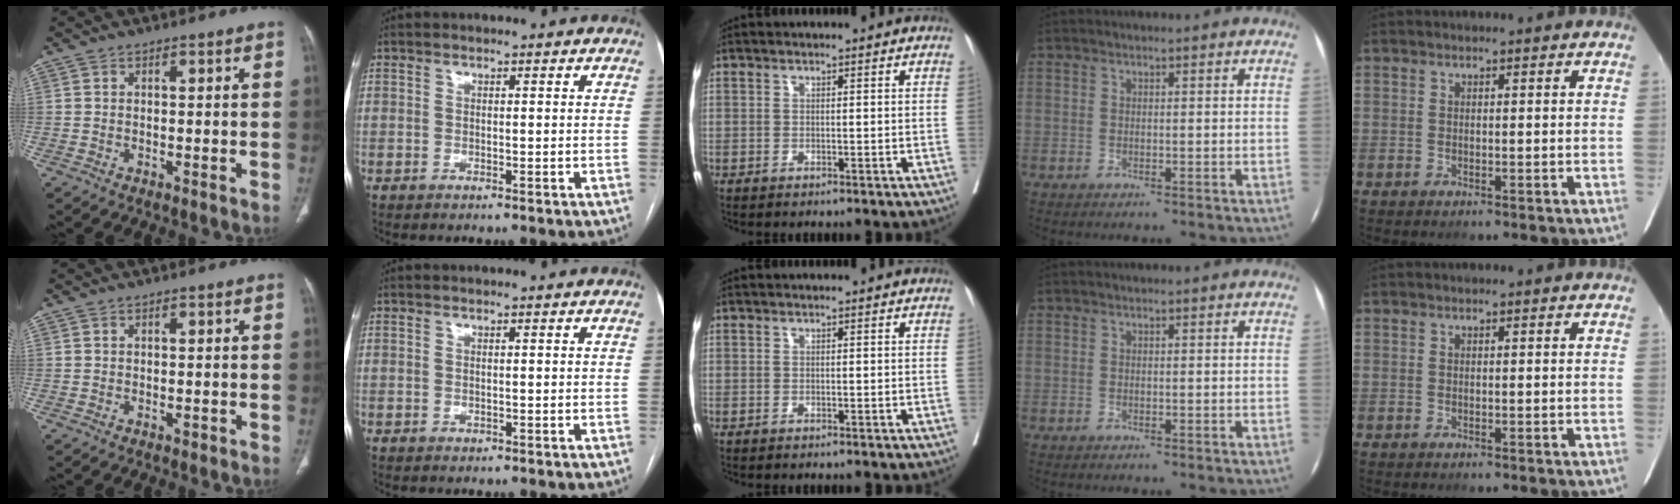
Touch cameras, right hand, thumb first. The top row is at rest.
{"thumb": {"total": 0.5, "force": [-0.2, 0.3, 0.3], "torque": [-0.003, 0.000, -0.003]}}